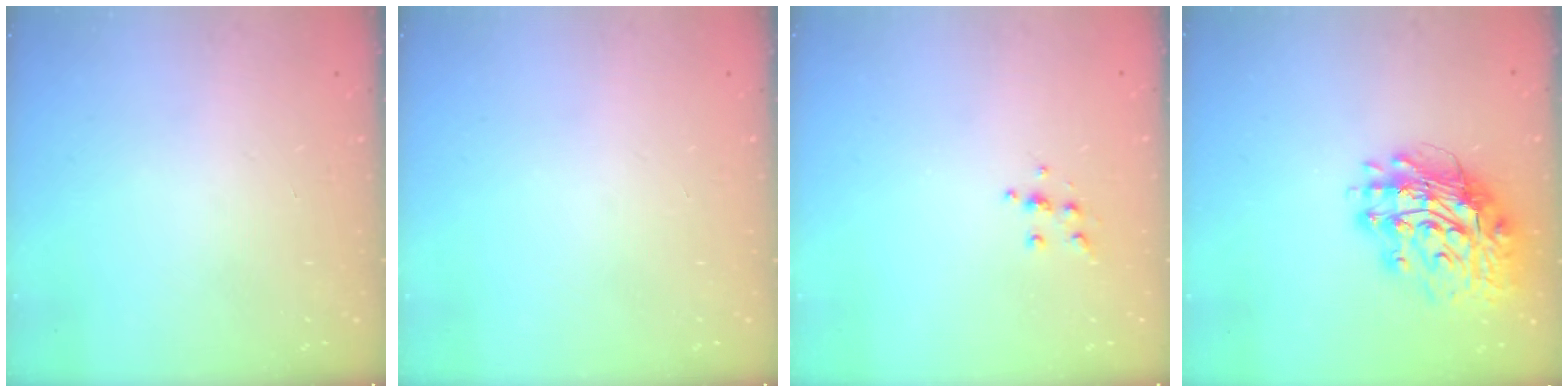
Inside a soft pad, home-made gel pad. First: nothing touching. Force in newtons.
{"total": 0.0}
{"total": 5.4, "press": 5.3, "slide": 0.4}
{"total": 16.0, "press": 15.9, "slide": 2.1}